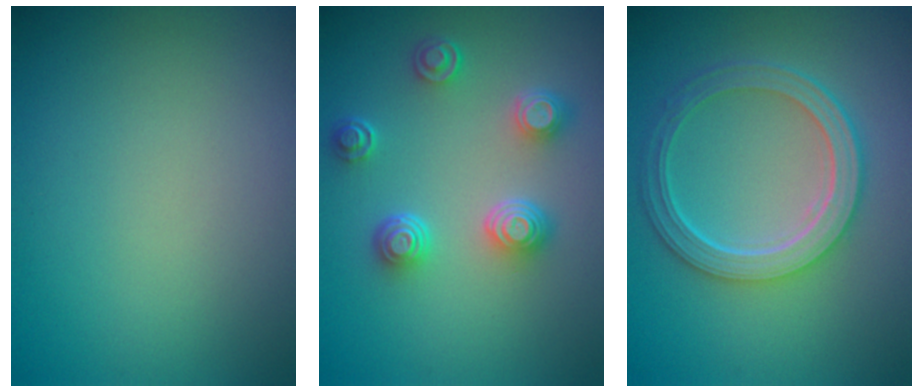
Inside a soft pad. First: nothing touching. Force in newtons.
{"total": 4.1, "press": 3.2, "slide": 2.6}
{"total": 5.3, "press": 3.8, "slide": 3.6}